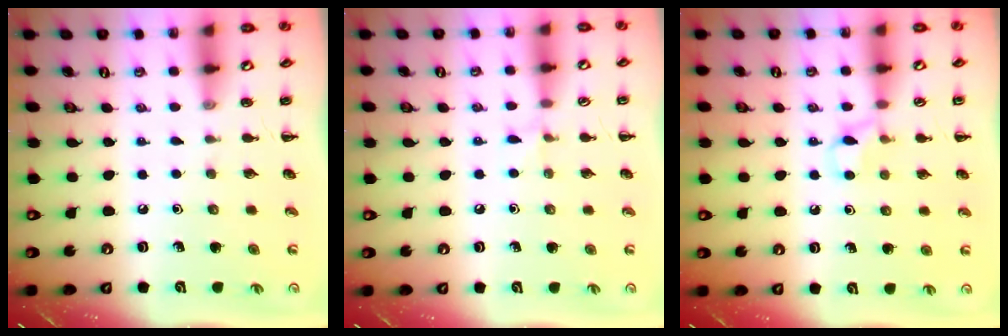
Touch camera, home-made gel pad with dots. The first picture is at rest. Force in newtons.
{"total": 3.7, "press": 3.5, "slide": 1.4}
{"total": 6.2, "press": 5.9, "slide": 2.0}